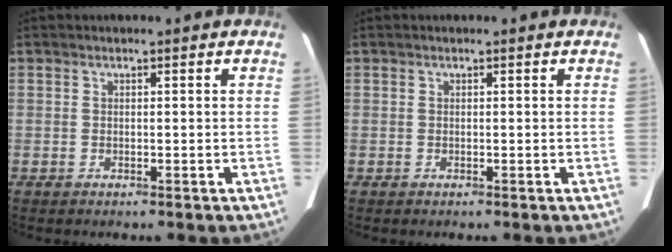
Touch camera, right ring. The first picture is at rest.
{"total": 0.0}